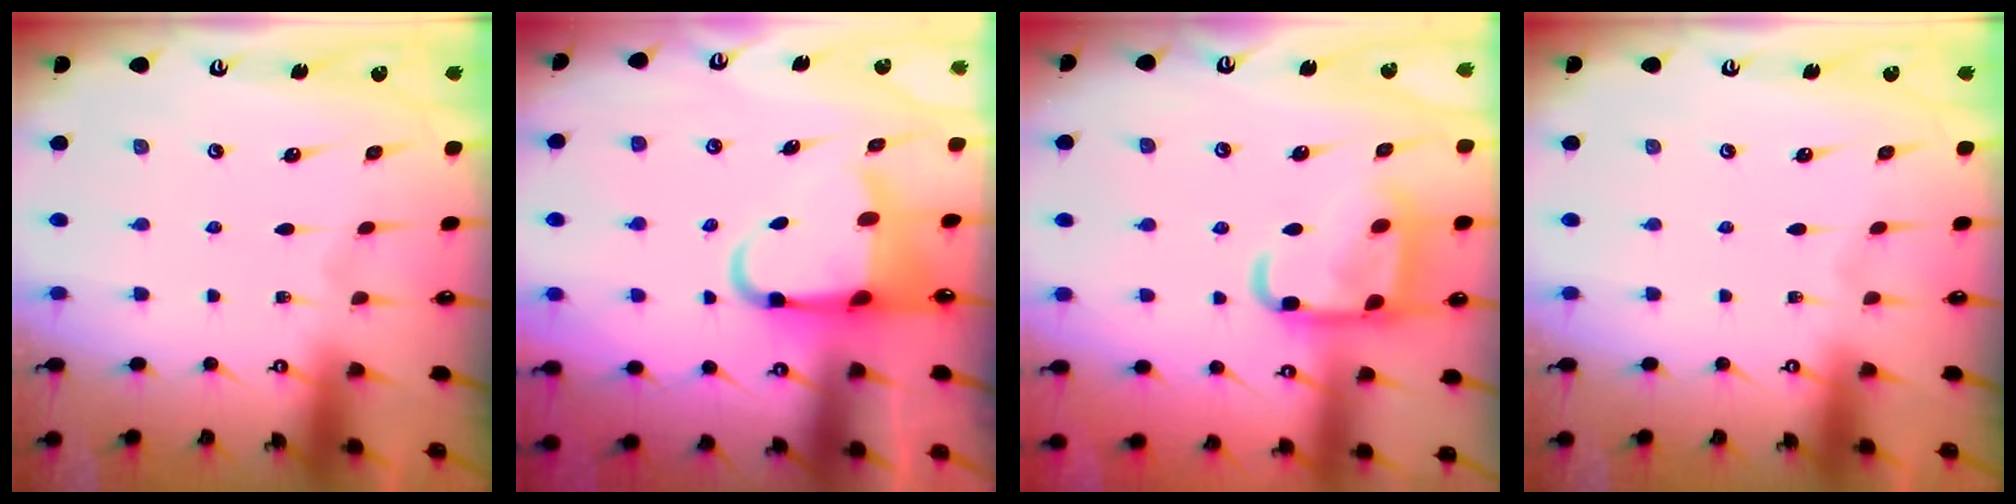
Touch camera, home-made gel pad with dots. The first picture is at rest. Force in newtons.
{"total": 6.9, "press": 6.7, "slide": 1.5}
{"total": 15.4, "press": 15.4, "slide": 1.5}
{"total": 0.0}